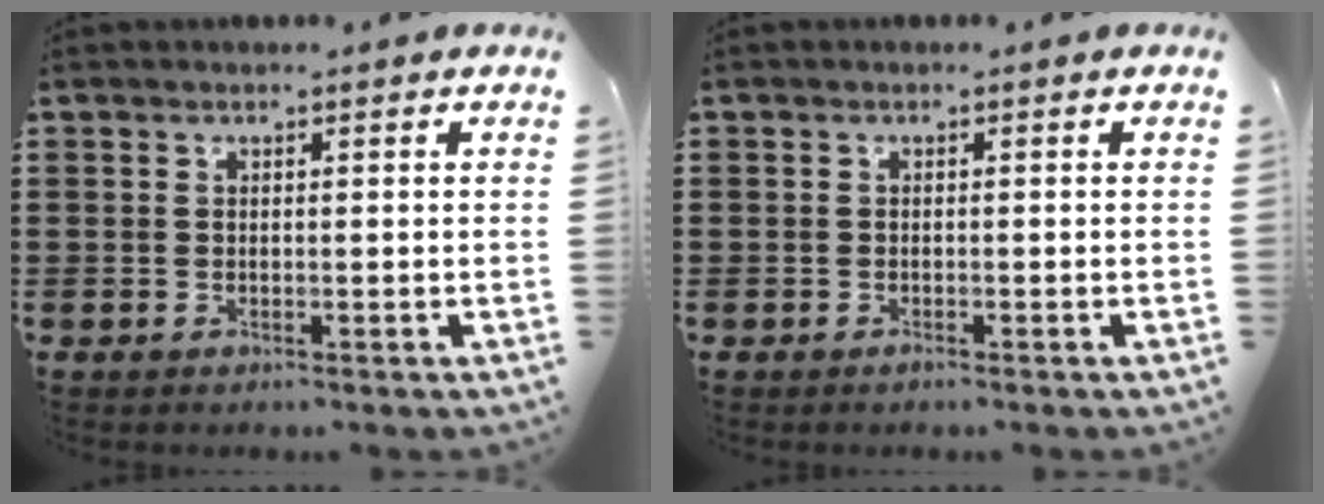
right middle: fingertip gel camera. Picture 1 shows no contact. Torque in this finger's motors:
{"motor_torque": [2.14, 0.00, -0.07, -0.04]}